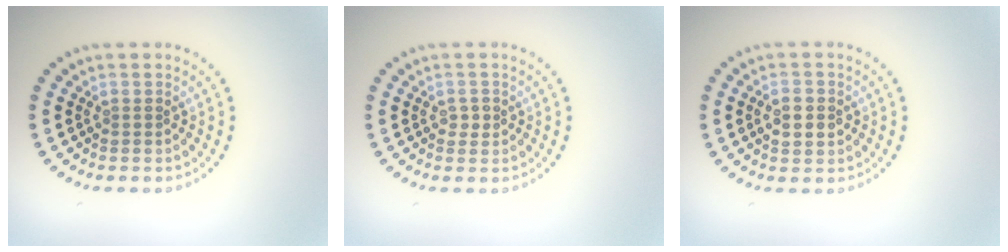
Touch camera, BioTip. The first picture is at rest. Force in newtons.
{"total": 1.0, "press": 1.0, "slide": 0.2}
{"total": 2.2, "press": 2.2, "slide": 0.2}